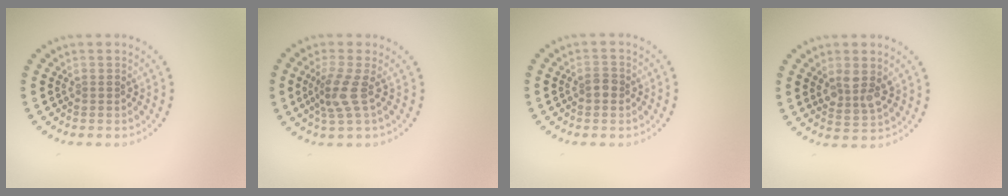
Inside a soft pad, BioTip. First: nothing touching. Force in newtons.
{"total": 2.7, "press": 2.0, "slide": 1.8}
{"total": 1.3, "press": 1.3, "slide": 0.2}
{"total": 2.8, "press": 2.6, "slide": 1.1}